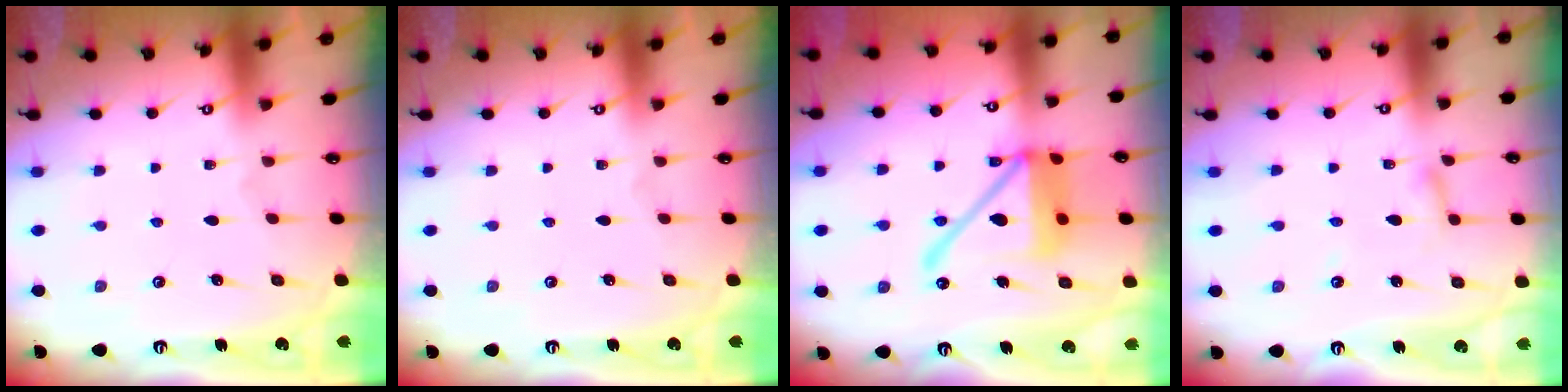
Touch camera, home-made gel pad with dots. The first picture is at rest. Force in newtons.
{"total": 0.0}
{"total": 17.7, "press": 17.5, "slide": 2.5}
{"total": 2.4, "press": 2.4, "slide": 0.1}